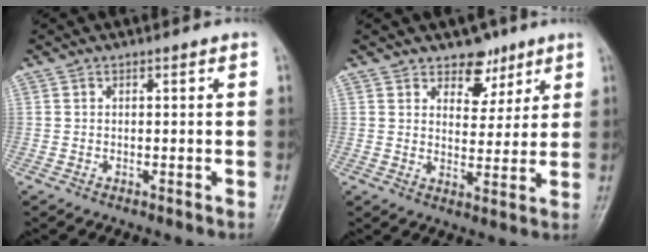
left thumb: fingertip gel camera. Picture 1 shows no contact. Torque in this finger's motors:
{"motor_torque": [-0.29, 0.32, -0.17, -0.28, 0.05]}